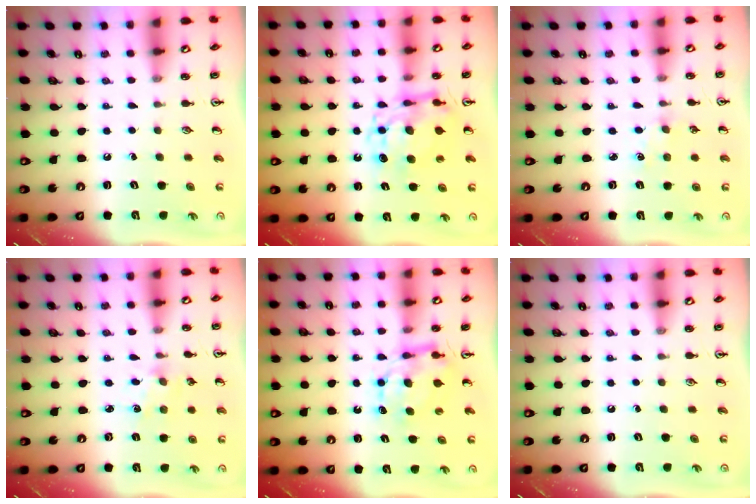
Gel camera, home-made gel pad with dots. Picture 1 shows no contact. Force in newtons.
{"total": 11.0, "press": 10.9, "slide": 1.0}
{"total": 1.1, "press": 1.0, "slide": 0.2}
{"total": 1.8, "press": 1.7, "slide": 0.3}
{"total": 7.0, "press": 6.9, "slide": 0.6}
{"total": 0.0}